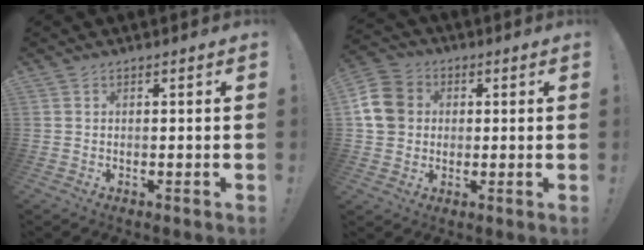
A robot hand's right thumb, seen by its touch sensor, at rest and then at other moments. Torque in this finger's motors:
{"motor_torque": [0.07, 0.40, 0.05, 0.05, 0.04]}